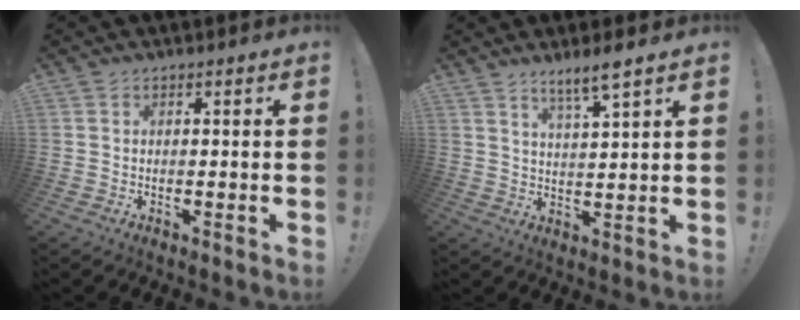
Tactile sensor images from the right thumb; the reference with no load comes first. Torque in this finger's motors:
{"motor_torque": [-0.10, 0.11, -0.01, 0.04, 0.00]}